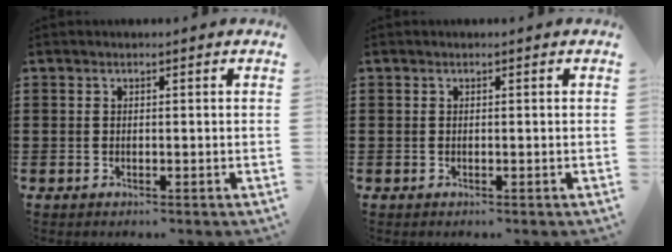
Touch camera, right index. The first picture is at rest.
{"total": 0.0}